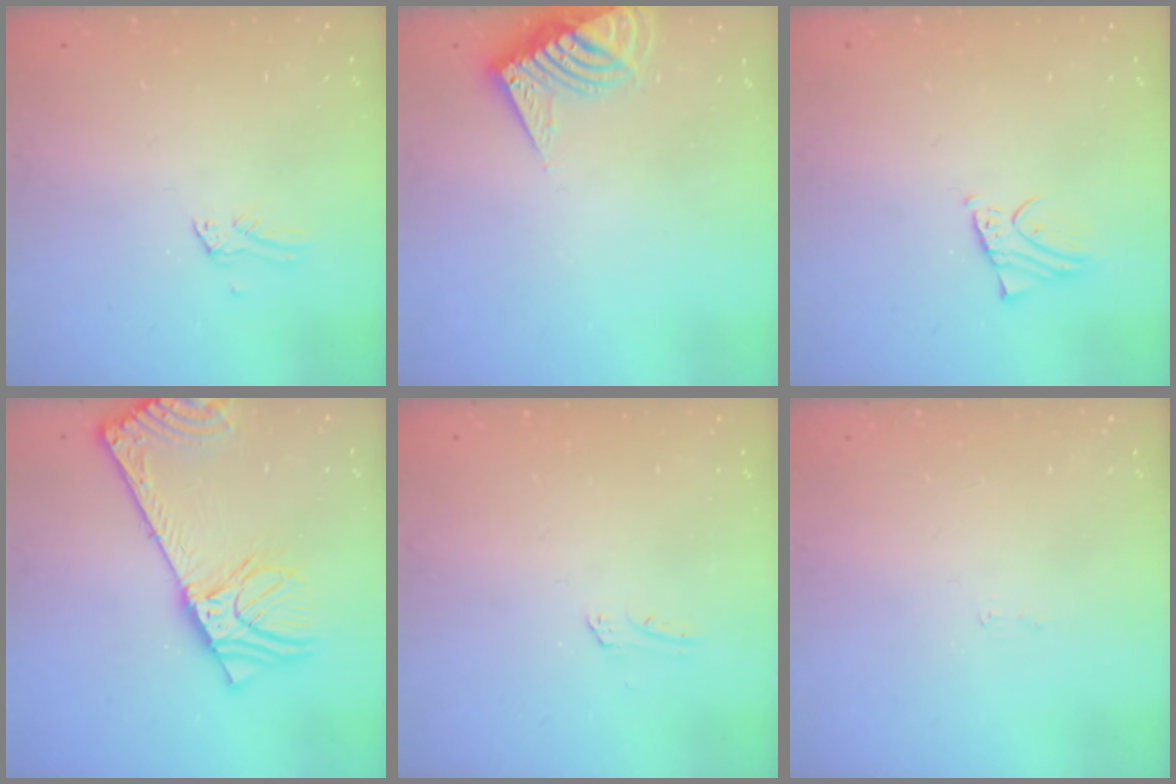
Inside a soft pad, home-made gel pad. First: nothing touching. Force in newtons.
{"total": 11.9, "press": 11.8, "slide": 1.2}
{"total": 1.8, "press": 1.8, "slide": 0.4}
{"total": 14.7, "press": 14.3, "slide": 3.6}
{"total": 1.4, "press": 1.4, "slide": 0.1}
{"total": 4.1, "press": 4.1, "slide": 0.0}